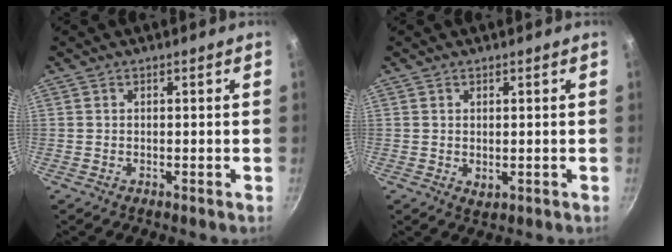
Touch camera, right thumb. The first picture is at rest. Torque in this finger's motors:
{"motor_torque": [-0.64, -0.18, 0.04, -0.09, -0.05]}